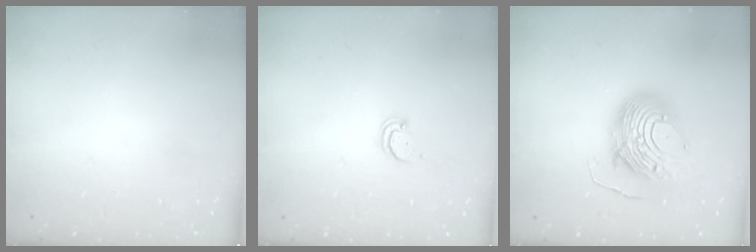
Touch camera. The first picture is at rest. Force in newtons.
{"total": 2.0, "press": 2.0, "slide": 0.2}
{"total": 13.5, "press": 13.4, "slide": 0.8}